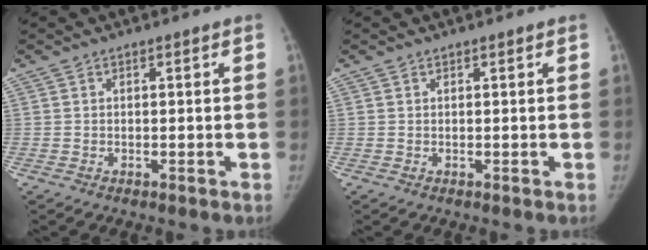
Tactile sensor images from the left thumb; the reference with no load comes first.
{"total": 0.0}